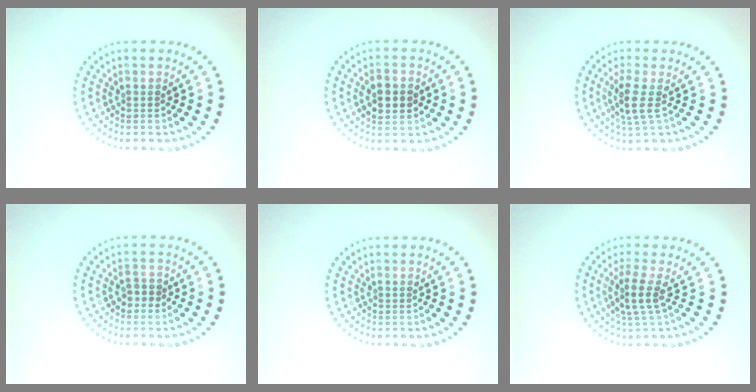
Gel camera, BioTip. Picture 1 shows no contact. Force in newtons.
{"total": 3.1, "press": 3.1, "slide": 0.0}
{"total": 2.7, "press": 2.1, "slide": 1.7}
{"total": 1.2, "press": 1.0, "slide": 0.5}
{"total": 0.0}
{"total": 2.6, "press": 2.0, "slide": 1.8}